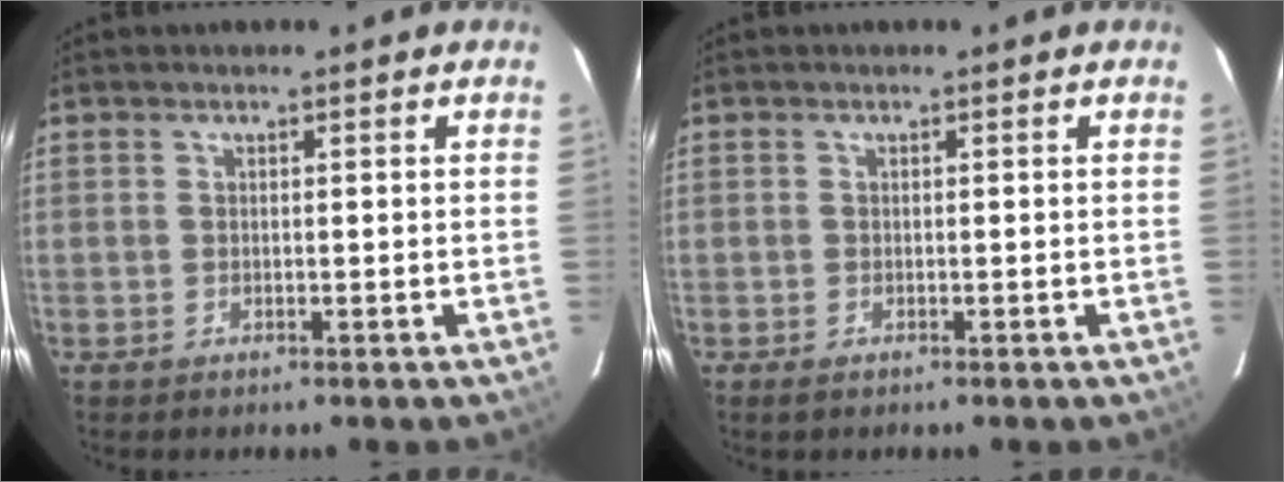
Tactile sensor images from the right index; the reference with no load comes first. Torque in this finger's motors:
{"motor_torque": [0.12, -0.02, 0.07, 0.01]}